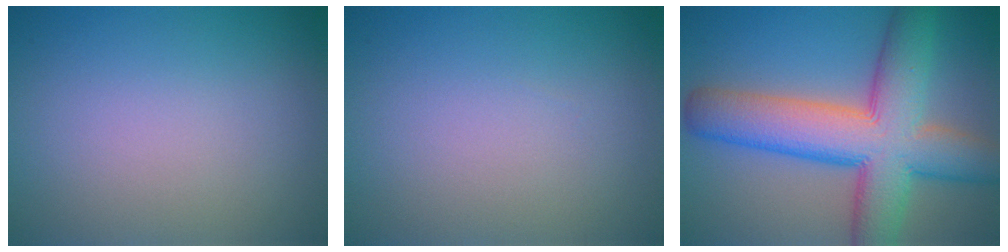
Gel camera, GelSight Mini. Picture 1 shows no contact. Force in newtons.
{"total": 0.0}
{"total": 11.3, "press": 11.2, "slide": 0.5}